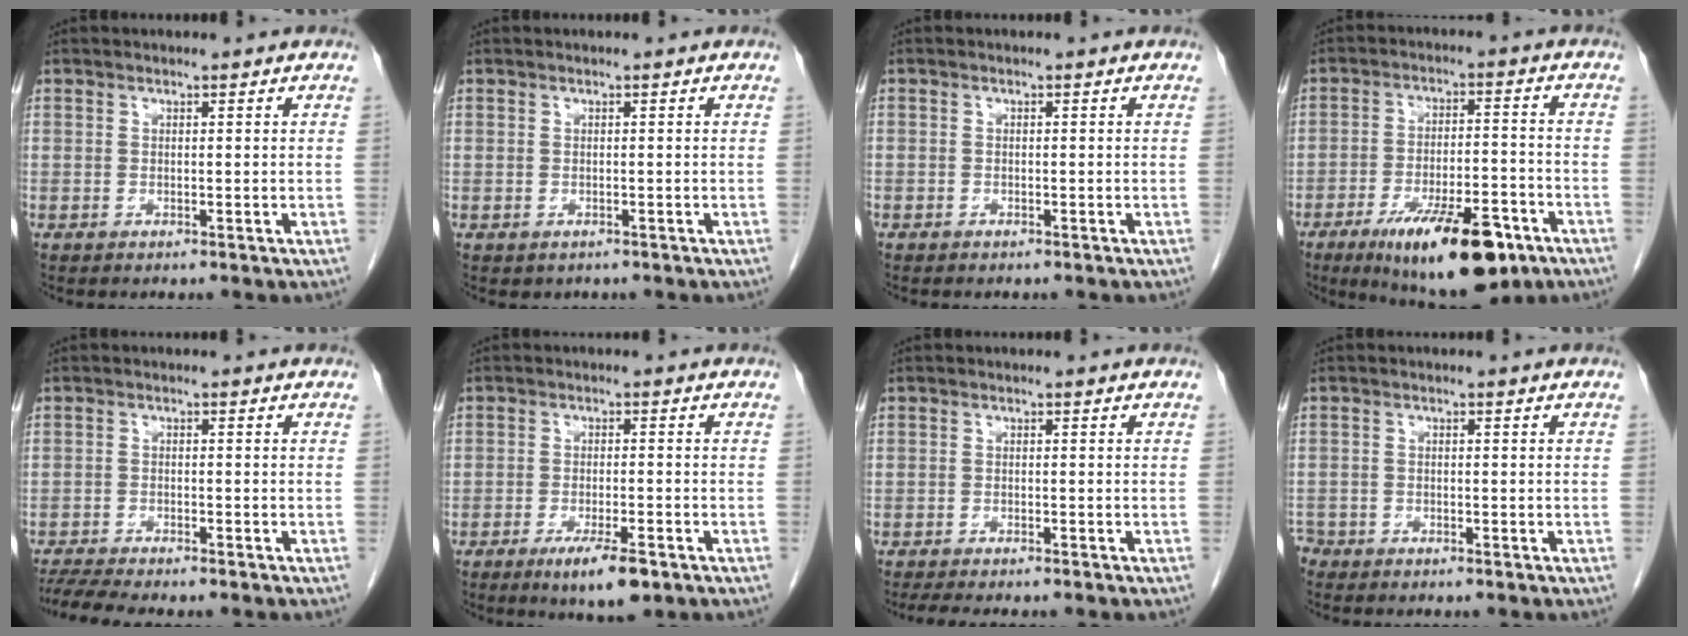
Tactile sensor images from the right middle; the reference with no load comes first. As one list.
[{"total": 0.5, "force": [-0.3, 0.4, 0.1], "torque": [-0.010, -0.001, 0.002]}, {"total": 0.6, "force": [-0.5, 0.4, 0.1], "torque": [-0.004, 0.003, -0.008]}, {"total": 16.1, "force": [-9.5, 4.6, 12.1], "torque": [-0.172, -0.012, -0.142]}, {"total": 7.6, "force": [-6.7, 0.5, 3.5], "torque": [-0.060, -0.012, -0.105]}, {"total": 6.4, "force": [-3.8, 1.1, 5.0], "torque": [-0.089, -0.014, -0.055]}, {"total": 6.7, "force": [-5.7, 0.9, 3.4], "torque": [-0.048, -0.013, -0.080]}, {"total": 2.9, "force": [-2.6, 1.4, 0.2], "torque": [-0.005, 0.000, -0.046]}]